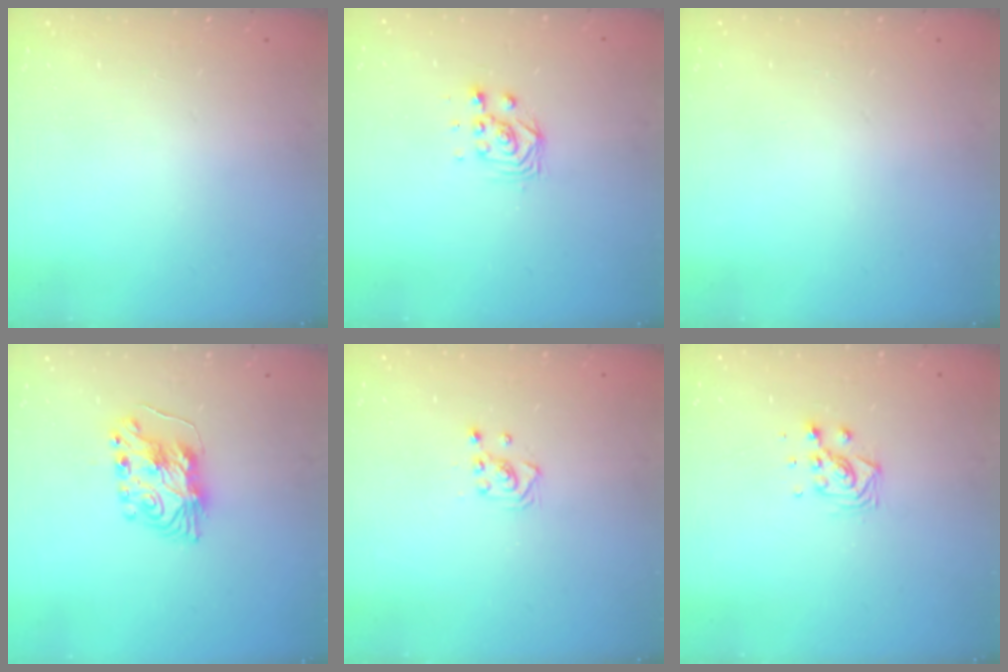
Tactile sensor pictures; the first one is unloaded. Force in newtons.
{"total": 3.8, "press": 3.8, "slide": 0.1}
{"total": 0.0}
{"total": 8.6, "press": 8.6, "slide": 0.5}
{"total": 3.1, "press": 3.1, "slide": 0.3}
{"total": 6.2, "press": 6.2, "slide": 1.0}